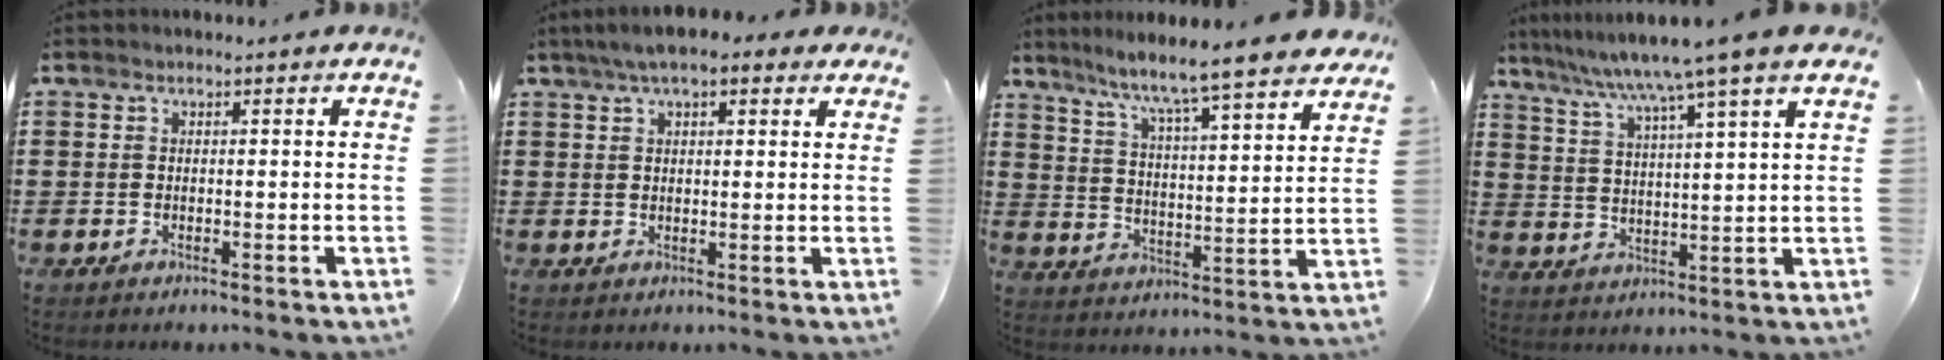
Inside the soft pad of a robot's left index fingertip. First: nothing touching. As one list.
[{"total": 4.7, "force": [3.4, 1.8, 2.8], "torque": [-0.064, 0.006, 0.060]}, {"total": 6.4, "force": [5.7, -0.8, 2.6], "torque": [-0.077, -0.049, 0.089]}, {"total": 7.1, "force": [5.6, -1.3, 4.2], "torque": [-0.102, -0.034, 0.088]}]